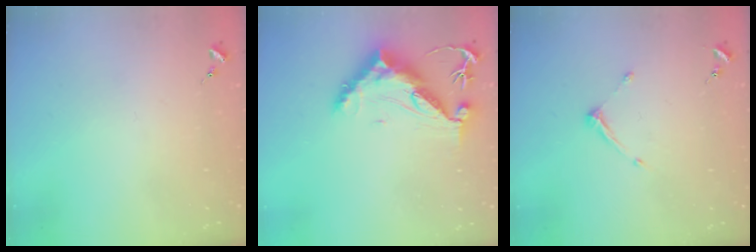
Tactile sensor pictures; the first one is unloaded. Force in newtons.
{"total": 12.9, "press": 12.8, "slide": 0.9}
{"total": 6.6, "press": 6.6, "slide": 0.3}